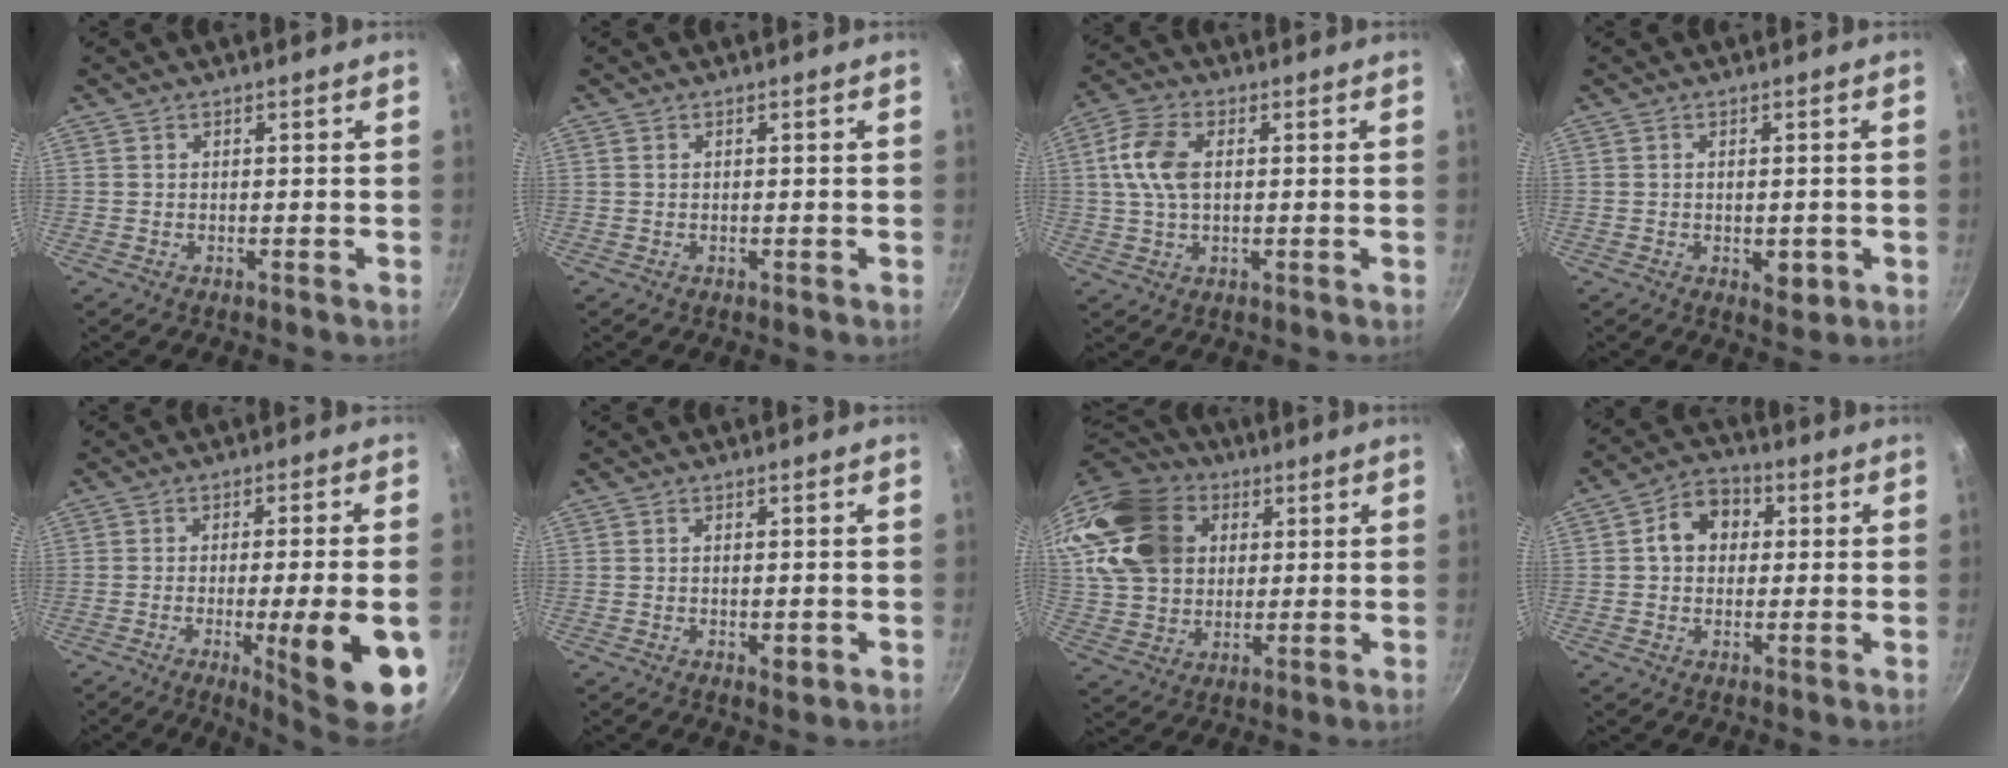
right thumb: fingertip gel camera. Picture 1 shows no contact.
{"total": 0.0}
{"total": 8.7, "force": [1.3, 5.2, 6.9], "torque": [-0.135, 0.015, 0.017]}
{"total": 3.7, "force": [-0.9, 1.9, 3.0], "torque": [-0.040, -0.006, -0.010]}
{"total": 15.5, "force": [-4.8, 2.4, 14.5], "torque": [-0.189, 0.003, -0.060]}
{"total": 2.4, "force": [-0.6, 1.1, 2.0], "torque": [-0.031, -0.005, -0.007]}
{"total": 21.4, "force": [7.7, 16.5, 11.2], "torque": [-0.213, 0.010, 0.148]}
{"total": 8.1, "force": [1.4, 6.4, 4.7], "torque": [-0.042, 0.016, 0.009]}